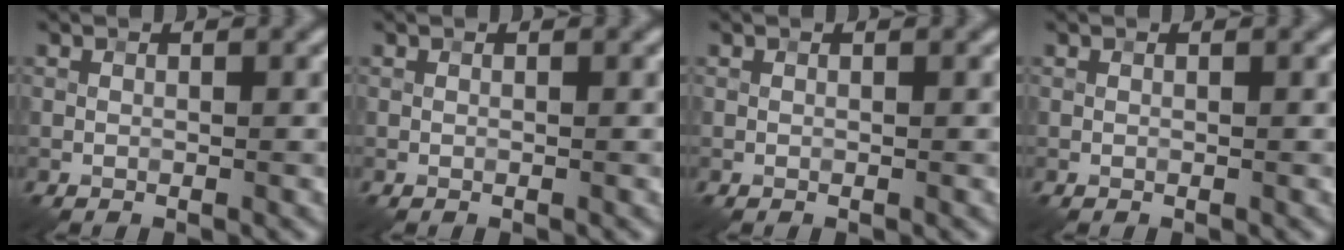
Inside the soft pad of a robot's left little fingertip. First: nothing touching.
{"total": 0.0}
{"total": 0.0}
{"total": 0.0}